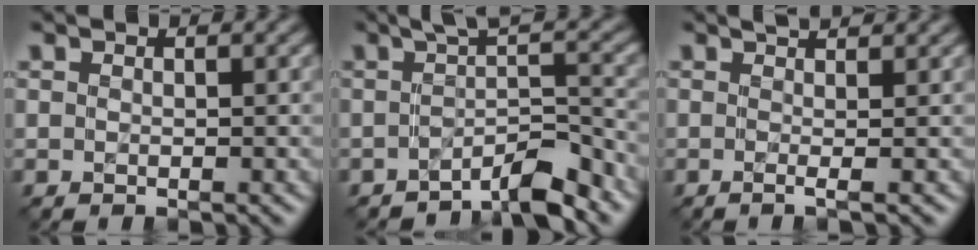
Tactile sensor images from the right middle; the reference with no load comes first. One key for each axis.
{"total": 4.7, "fx": -2.8, "fy": 0.9, "fz": 3.6, "tx": -0.044, "ty": 0.012, "tz": -0.051}
{"total": 3.4, "fx": 1.0, "fy": 1.1, "fz": 3.1, "tx": -0.032, "ty": 0.006, "tz": -0.022}